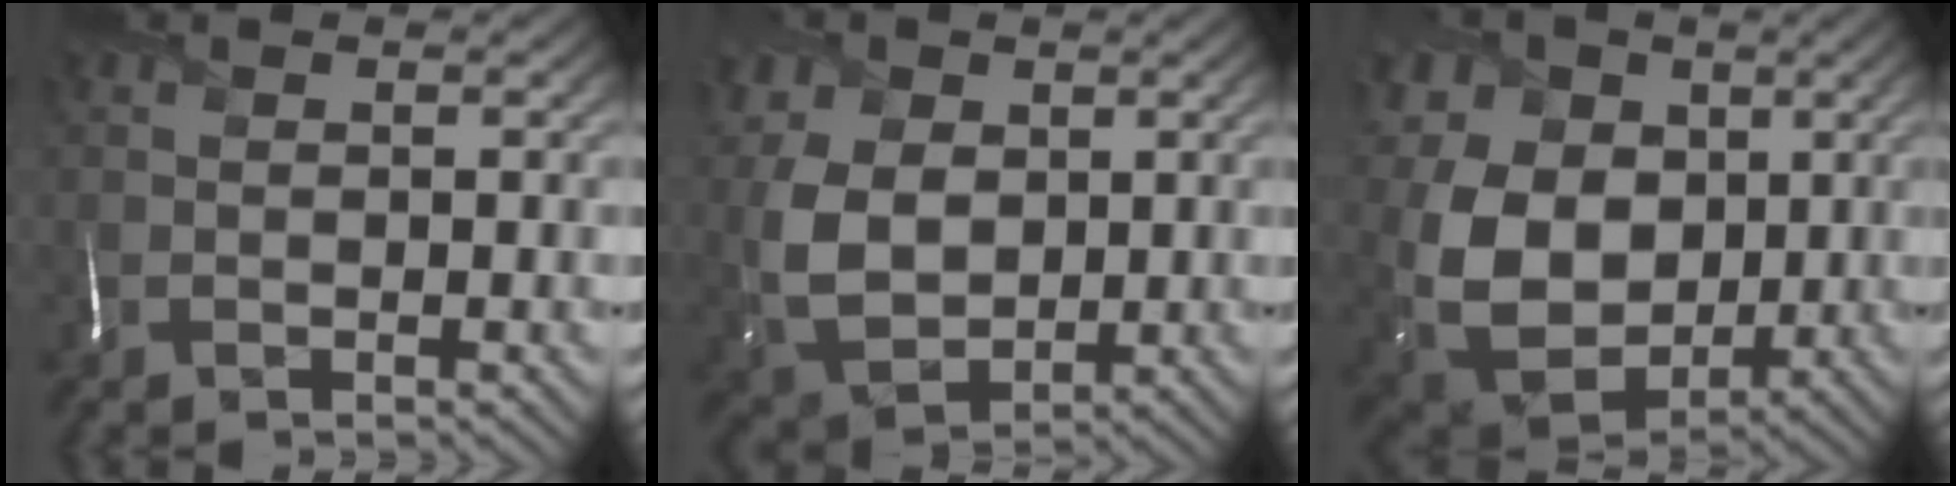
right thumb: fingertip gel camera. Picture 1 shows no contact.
{"total": 8.7, "force": [2.5, 6.3, 5.6], "torque": [-0.156, 0.000, 0.047]}
{"total": 13.2, "force": [2.5, 10.0, 8.3], "torque": [-0.216, -0.003, 0.054]}